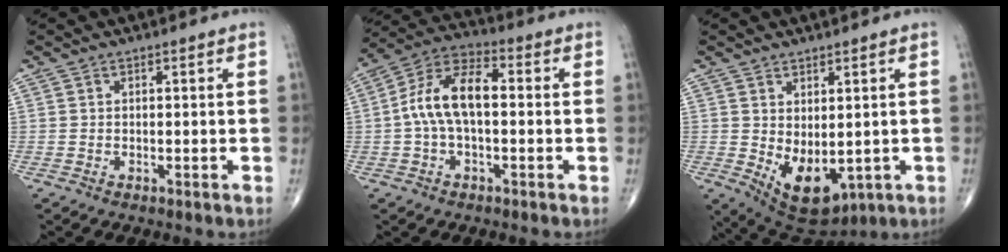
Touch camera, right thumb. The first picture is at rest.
{"total": 11.5, "force": [-0.1, 5.8, 9.9], "torque": [-0.191, 0.040, -0.010]}
{"total": 9.8, "force": [-1.1, 5.3, 8.1], "torque": [-0.113, -0.010, 0.010]}